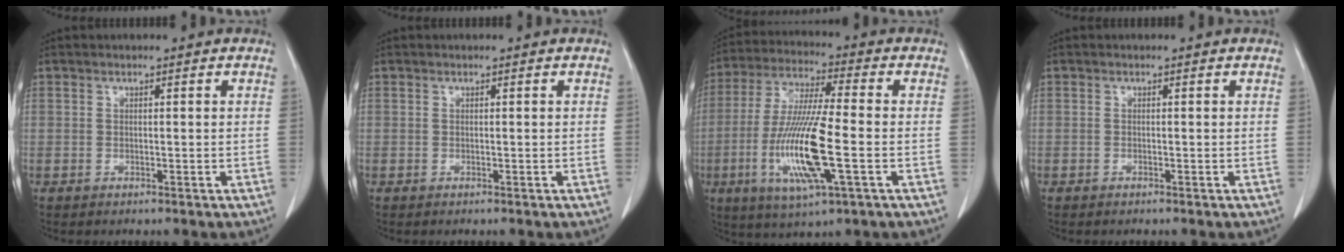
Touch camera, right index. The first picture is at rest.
{"total": 0.0}
{"total": 14.9, "force": [-3.6, 1.4, 14.4], "torque": [-0.297, -0.015, -0.066]}
{"total": 0.0}